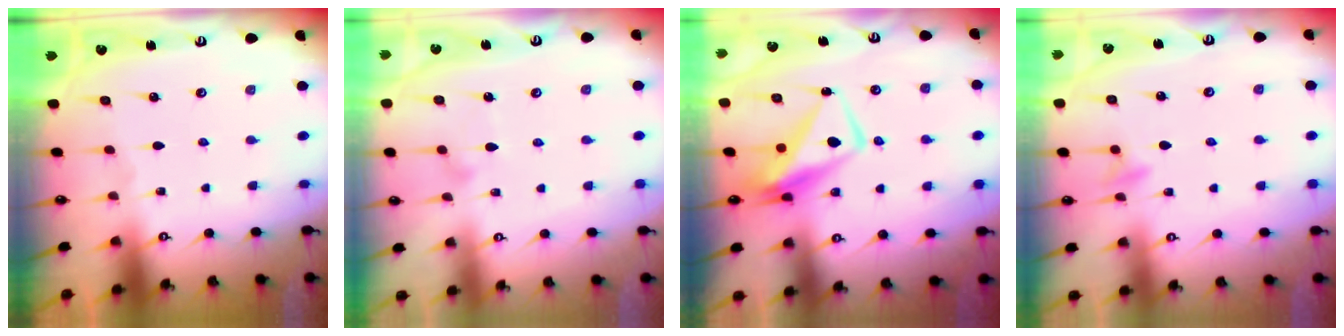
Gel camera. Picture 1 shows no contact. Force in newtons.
{"total": 9.0, "press": 9.0, "slide": 0.6}
{"total": 8.9, "press": 8.8, "slide": 1.6}
{"total": 5.6, "press": 5.6, "slide": 0.7}